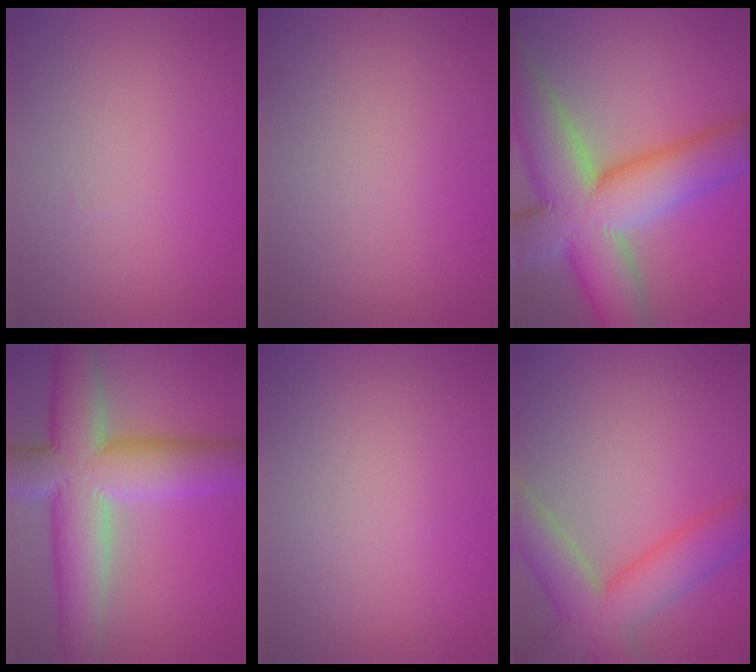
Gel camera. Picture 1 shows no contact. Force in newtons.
{"total": 0.0}
{"total": 15.7, "press": 15.7, "slide": 1.0}
{"total": 12.0, "press": 12.0, "slide": 1.1}
{"total": 0.0}
{"total": 7.5, "press": 7.5, "slide": 0.4}